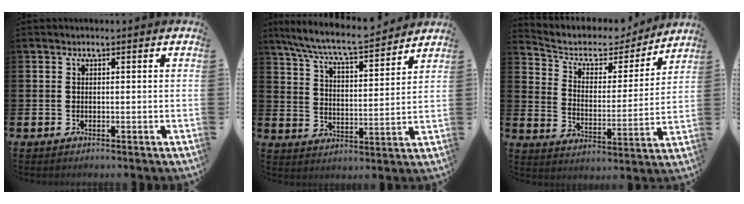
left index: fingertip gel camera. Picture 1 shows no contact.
{"total": 7.9, "force": [7.5, 0.5, 2.6], "torque": [-0.078, -0.051, 0.130]}
{"total": 6.5, "force": [5.5, 3.1, 1.7], "torque": [-0.057, -0.042, 0.088]}